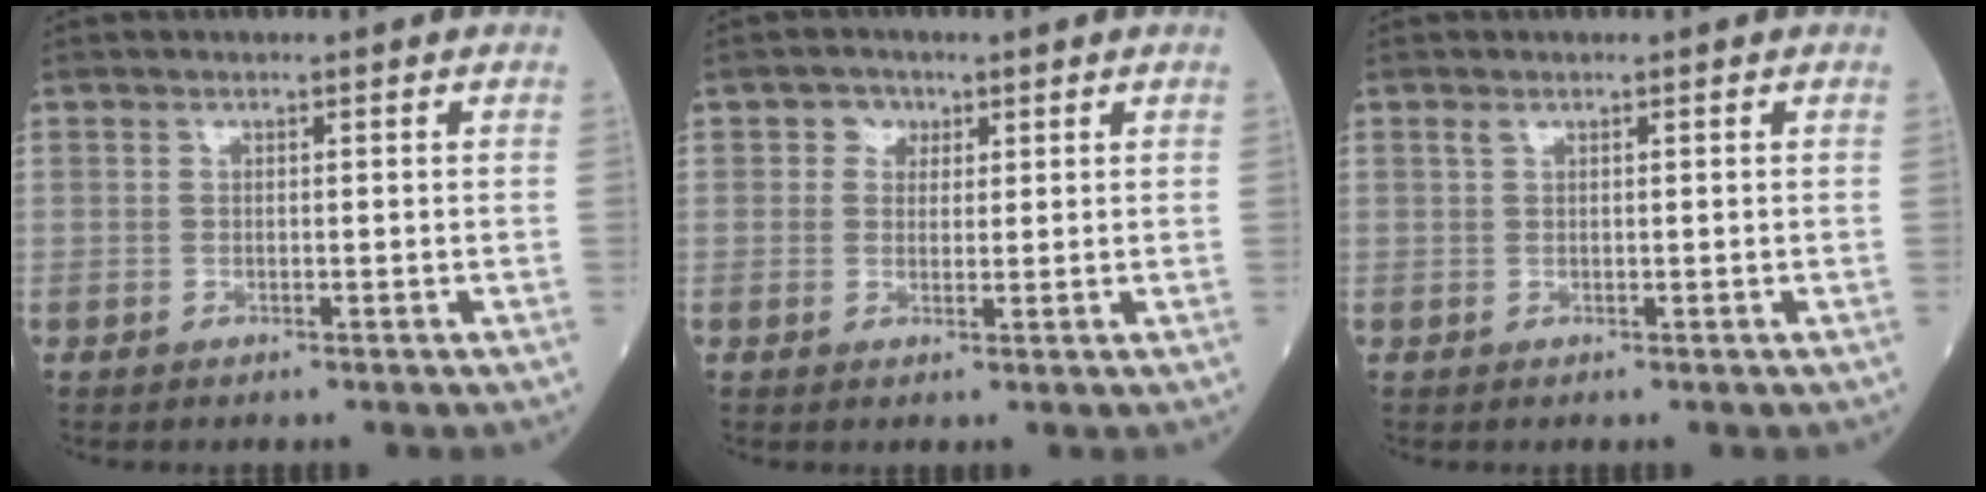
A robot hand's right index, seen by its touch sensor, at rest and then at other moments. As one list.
[{"total": 2.5, "force": [1.1, 2.1, 0.7], "torque": [-0.008, 0.004, 0.012]}, {"total": 0.7, "force": [0.5, 0.3, 0.5], "torque": [-0.015, 0.010, 0.010]}]